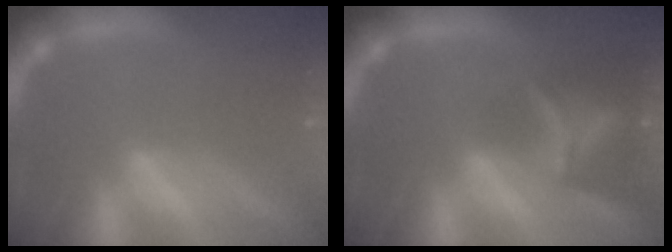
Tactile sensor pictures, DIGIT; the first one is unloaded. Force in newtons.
{"total": 6.0}